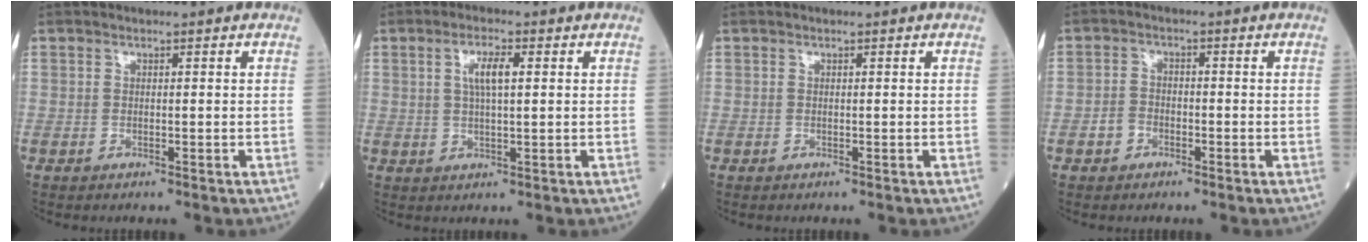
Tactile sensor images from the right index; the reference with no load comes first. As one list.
[{"total": 4.2, "force": [1.1, 0.8, 4.0], "torque": [-0.078, 0.007, 0.021]}, {"total": 0.0}, {"total": 2.5, "force": [-1.3, 1.9, 0.9], "torque": [-0.016, 0.006, -0.026]}]